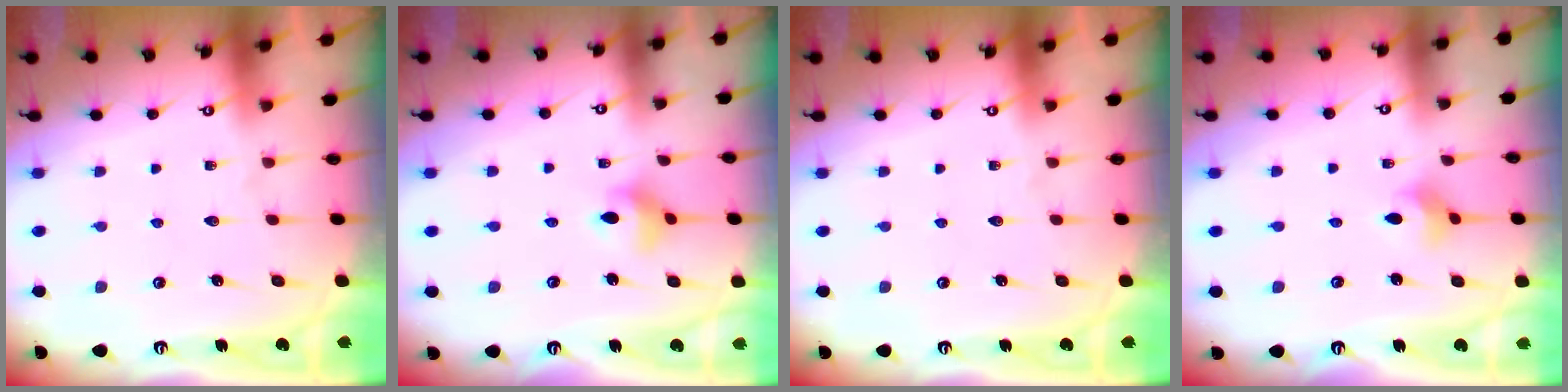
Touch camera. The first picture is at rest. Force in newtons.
{"total": 5.7, "press": 5.4, "slide": 1.8}
{"total": 0.0}
{"total": 2.9, "press": 2.8, "slide": 0.6}